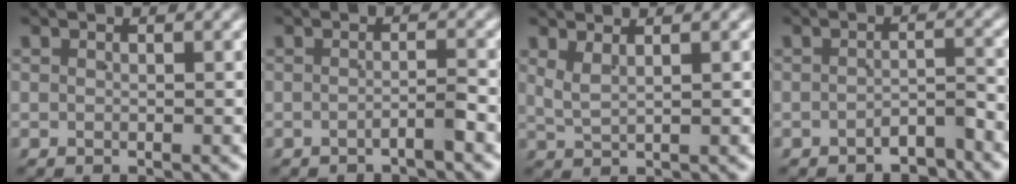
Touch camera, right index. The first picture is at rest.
{"total": 1.4, "force": [-1.1, -0.1, 0.8], "torque": [-0.008, 0.004, -0.024]}
{"total": 1.8, "force": [1.2, 0.4, 1.2], "torque": [-0.033, -0.004, 0.029]}
{"total": 2.5, "force": [-2.3, 0.6, 0.8], "torque": [0.002, -0.001, -0.041]}